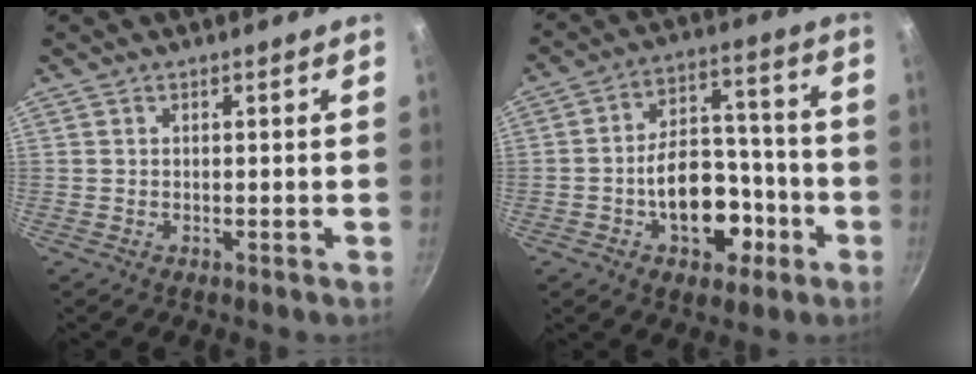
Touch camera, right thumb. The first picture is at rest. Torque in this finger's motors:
{"motor_torque": [1.96, 1.57, 1.52, -1.10, 0.50]}